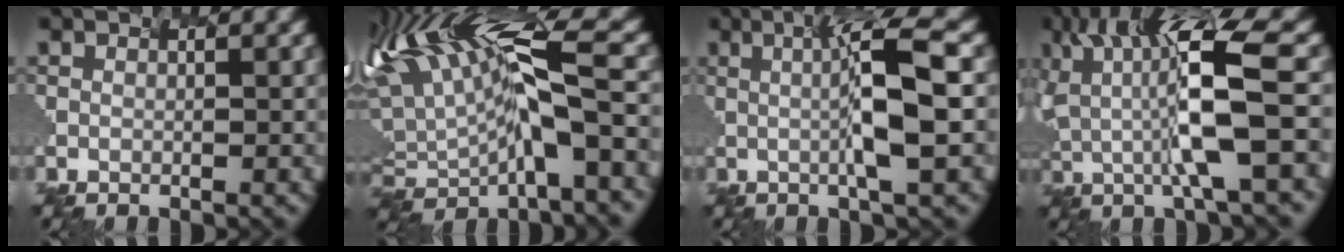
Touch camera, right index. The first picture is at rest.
{"total": 10.3, "force": [0.0, 3.1, 9.8], "torque": [-0.194, 0.017, 0.028]}
{"total": 5.2, "force": [-0.3, -0.1, 5.2], "torque": [-0.107, 0.001, 0.022]}
{"total": 9.0, "force": [0.0, 1.7, 8.8], "torque": [-0.189, 0.005, 0.027]}